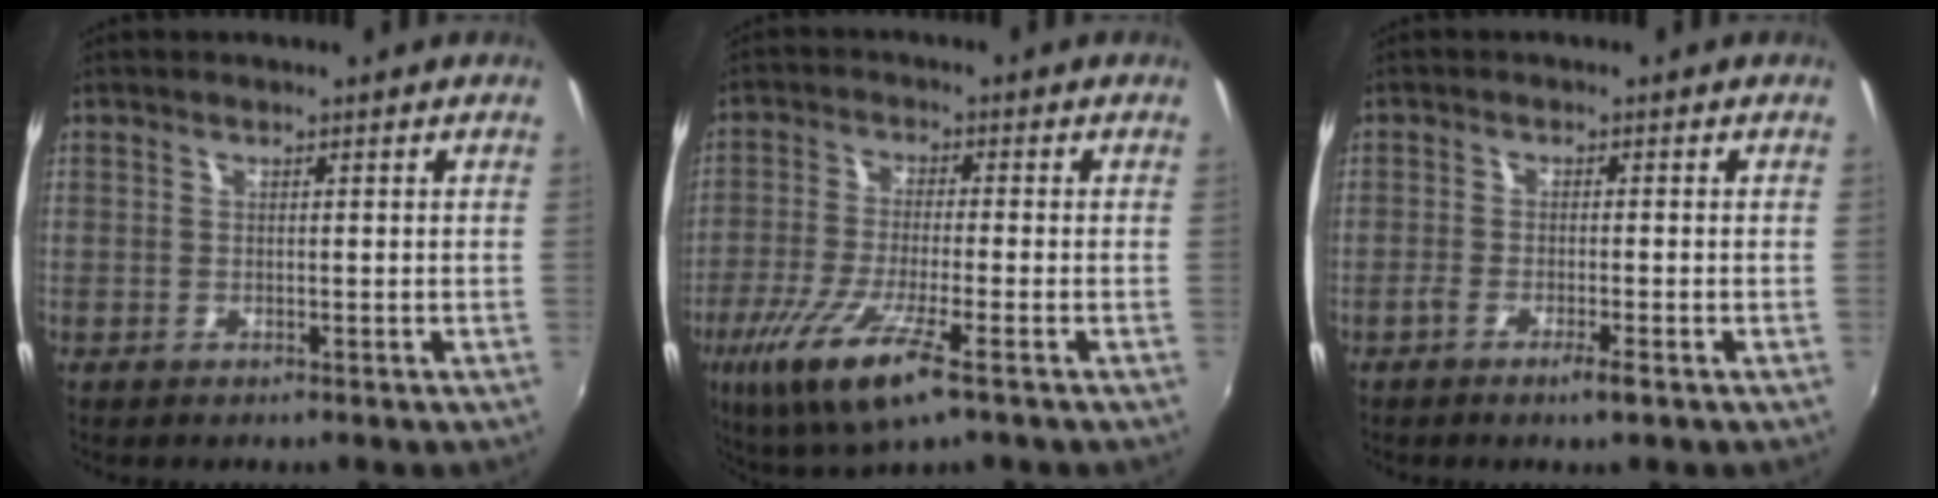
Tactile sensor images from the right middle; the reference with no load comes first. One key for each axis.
{"total": 12.5, "fx": -6.6, "fy": 2.1, "fz": 10.4, "tx": -0.218, "ty": -0.042, "tz": -0.124}
{"total": 2.7, "fx": -1.8, "fy": 0.0, "fz": 2.1, "tx": -0.049, "ty": -0.005, "tz": -0.038}